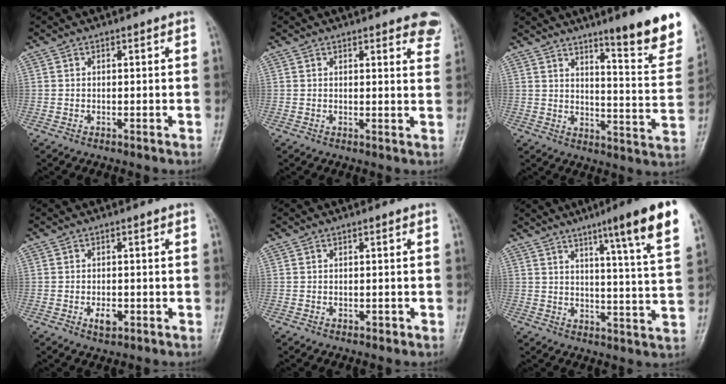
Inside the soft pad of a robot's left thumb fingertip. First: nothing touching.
{"total": 7.2, "force": [5.6, 2.2, 4.0], "torque": [-0.021, -0.022, 0.049]}
{"total": 16.0, "force": [10.8, 2.0, 11.7], "torque": [-0.124, -0.079, 0.150]}
{"total": 2.7, "force": [-1.0, 1.5, 2.0], "torque": [-0.029, 0.003, -0.014]}
{"total": 1.0, "force": [-0.5, 0.6, 0.6], "torque": [-0.005, 0.006, -0.006]}
{"total": 15.5, "force": [8.9, 0.6, 12.7], "torque": [-0.171, -0.041, 0.113]}